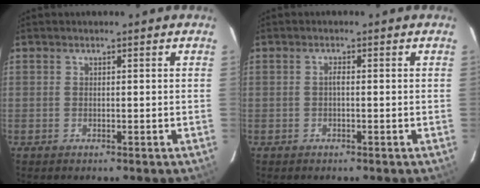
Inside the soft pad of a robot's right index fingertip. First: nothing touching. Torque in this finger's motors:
{"motor_torque": [0.23, -0.09, 0.10, 0.03]}